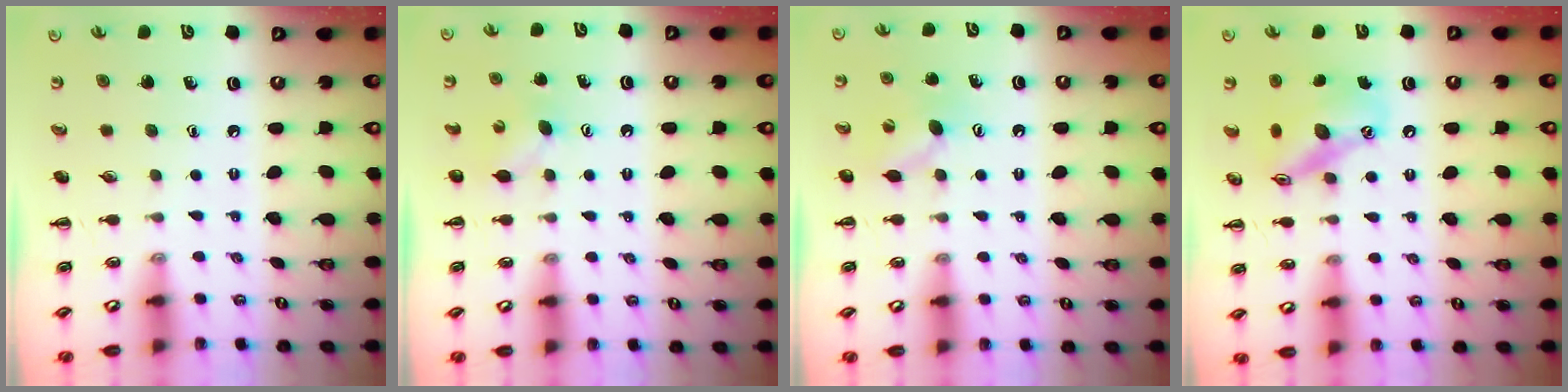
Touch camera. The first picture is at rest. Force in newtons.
{"total": 4.2, "press": 4.1, "slide": 1.1}
{"total": 7.7, "press": 7.5, "slide": 1.7}
{"total": 14.4, "press": 14.1, "slide": 2.8}